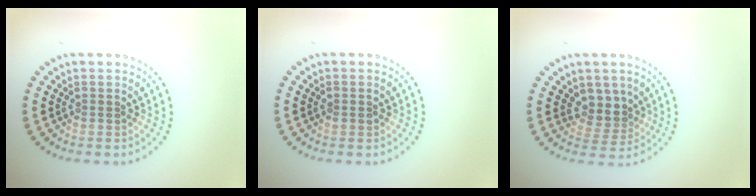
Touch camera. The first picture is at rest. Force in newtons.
{"total": 0.9, "press": 0.9, "slide": 0.1}
{"total": 2.7, "press": 2.1, "slide": 1.7}